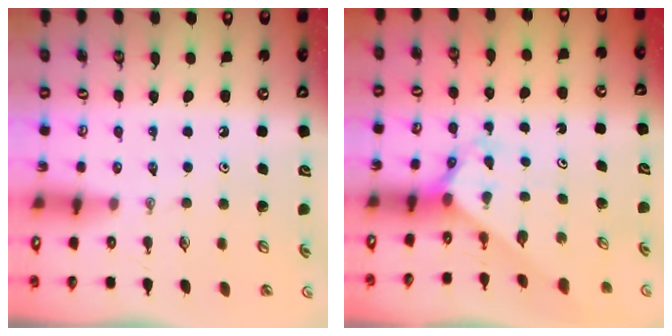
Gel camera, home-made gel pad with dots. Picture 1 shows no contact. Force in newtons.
{"total": 2.7, "press": 2.7, "slide": 0.1}